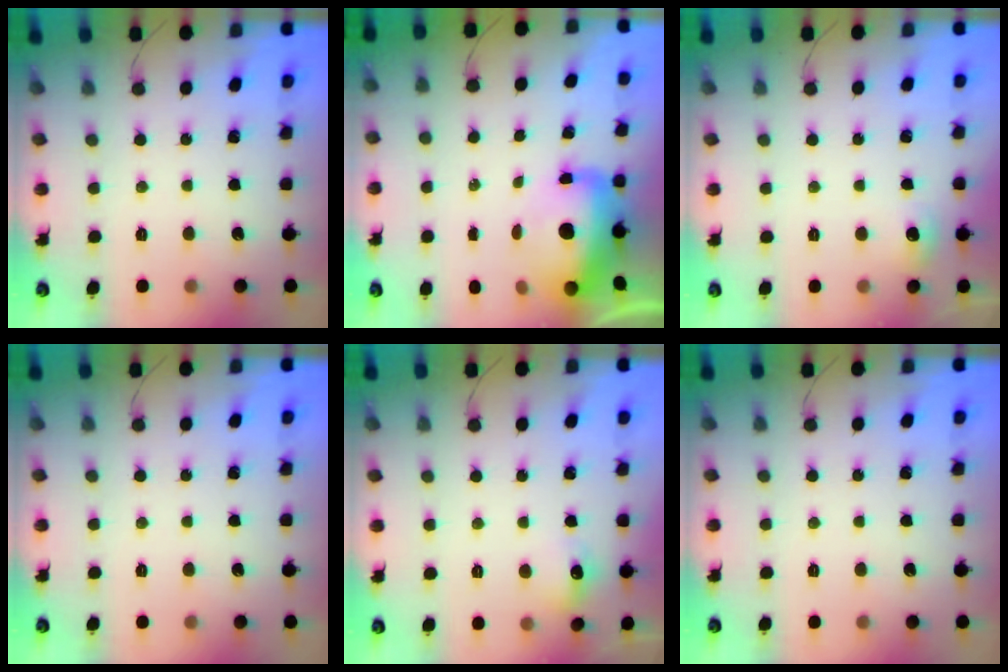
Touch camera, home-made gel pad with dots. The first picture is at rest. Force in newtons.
{"total": 10.6, "press": 10.3, "slide": 2.5}
{"total": 4.5, "press": 4.3, "slide": 1.3}
{"total": 0.0}
{"total": 6.8, "press": 6.6, "slide": 1.3}
{"total": 0.0}